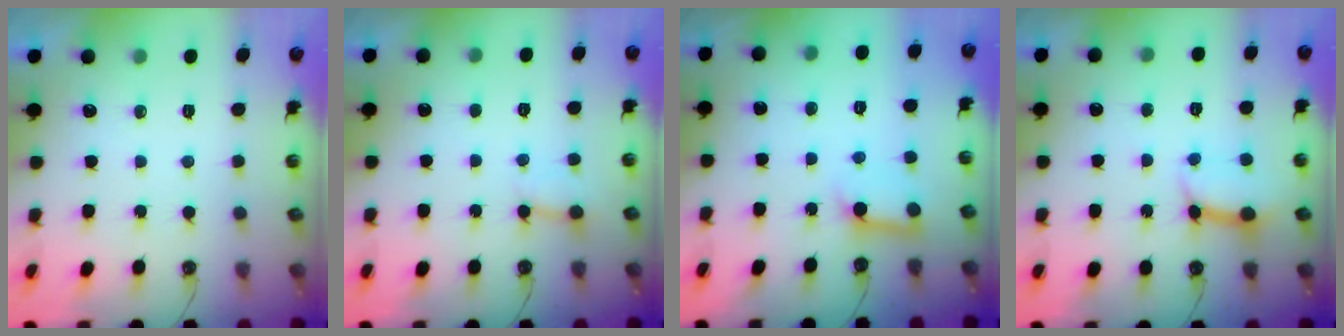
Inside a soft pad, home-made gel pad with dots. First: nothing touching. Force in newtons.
{"total": 6.4, "press": 6.4, "slide": 0.8}
{"total": 7.9, "press": 7.9, "slide": 0.9}
{"total": 10.1, "press": 10.1, "slide": 1.2}